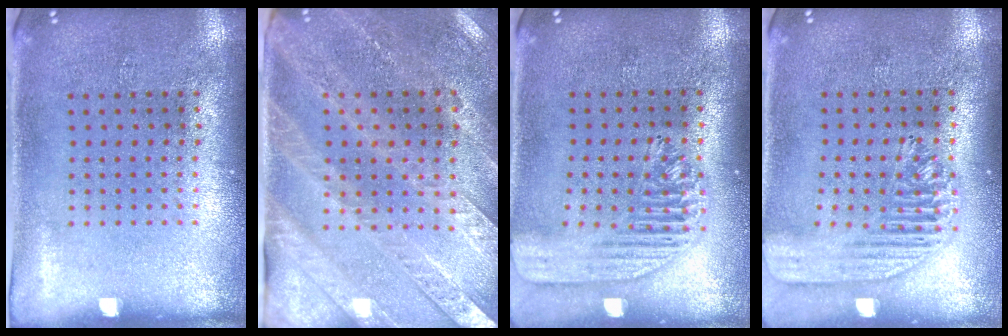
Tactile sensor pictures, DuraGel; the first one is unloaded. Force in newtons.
{"total": 2.9, "press": 2.7, "slide": 1.2}
{"total": 1.8, "press": 1.6, "slide": 0.7}
{"total": 1.8, "press": 1.6, "slide": 0.7}